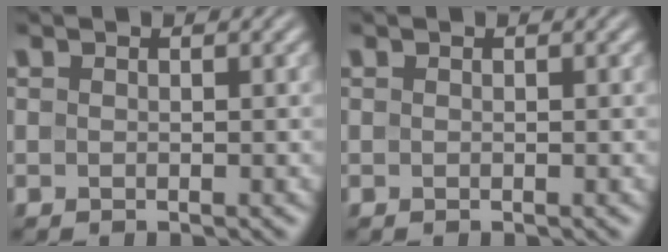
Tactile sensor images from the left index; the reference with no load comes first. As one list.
[{"total": 0.0}]